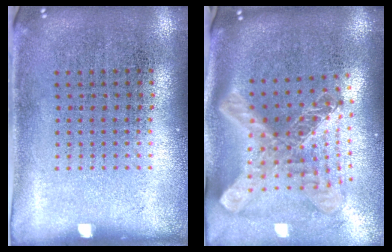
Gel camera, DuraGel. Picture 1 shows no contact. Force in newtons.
{"total": 2.8, "press": 2.0, "slide": 2.0}